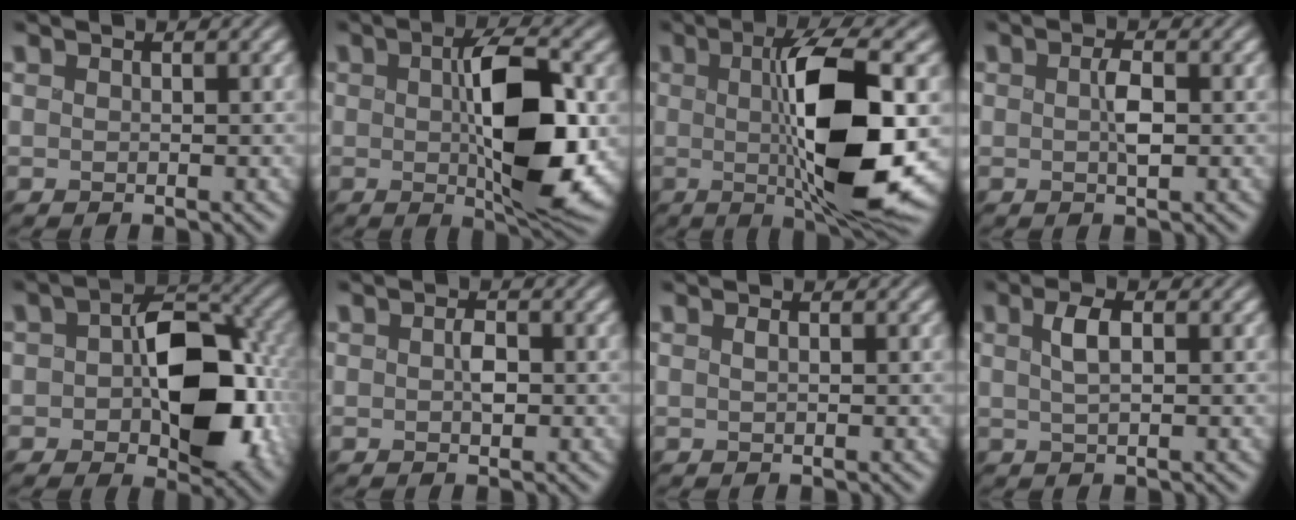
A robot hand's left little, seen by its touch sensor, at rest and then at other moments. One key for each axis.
{"total": 8.4, "fx": -0.4, "fy": 2.8, "fz": 8.0, "tx": -0.136, "ty": -0.002, "tz": 0.015}
{"total": 10.1, "fx": -0.8, "fy": 2.0, "fz": 9.9, "tx": -0.164, "ty": -0.008, "tz": 0.007}
{"total": 1.2, "fx": -0.8, "fy": -0.3, "fz": 0.8, "tx": -0.037, "ty": -0.001, "tz": 0.005}
{"total": 9.9, "fx": -1.3, "fy": 6.2, "fz": 7.7, "tx": -0.121, "ty": -0.006, "tz": 0.004}
{"total": 1.0, "fx": -1.0, "fy": -0.1, "fz": 0.0, "tx": -0.023, "ty": -0.002, "tz": 0.004}
{"total": 0.8, "fx": -0.6, "fy": -0.4, "fz": -0.2, "tx": -0.009, "ty": 0.002, "tz": 0.008}
{"total": 1.3, "fx": -0.2, "fy": 0.1, "fz": 1.3, "tx": -0.043, "ty": 0.003, "tz": 0.016}